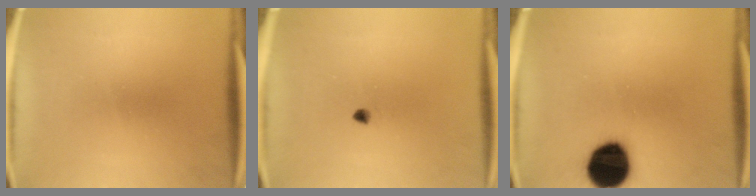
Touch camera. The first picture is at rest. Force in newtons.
{"total": 1.1}
{"total": 15.3}